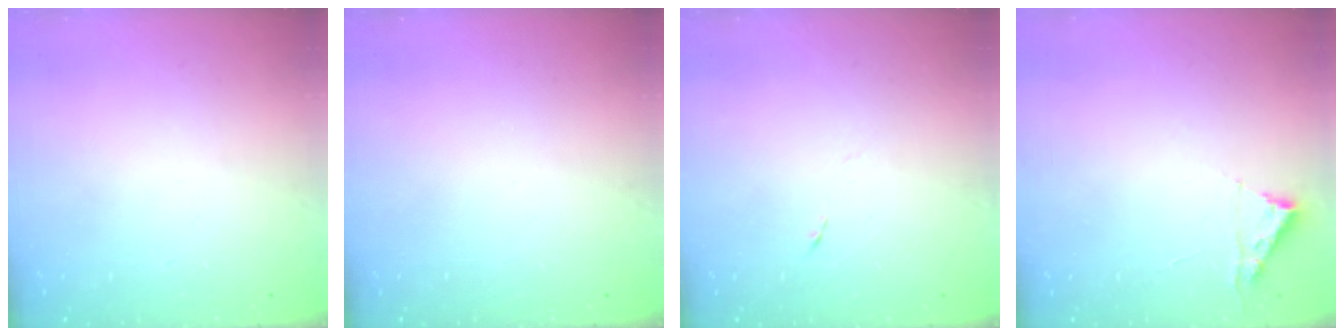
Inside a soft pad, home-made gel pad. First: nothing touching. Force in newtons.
{"total": 0.0}
{"total": 3.9, "press": 3.5, "slide": 1.6}
{"total": 2.8, "press": 2.8, "slide": 0.3}